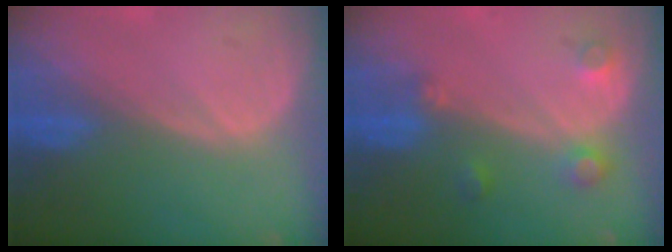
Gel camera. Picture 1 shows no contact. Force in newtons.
{"total": 3.5, "press": 3.1, "slide": 1.7}